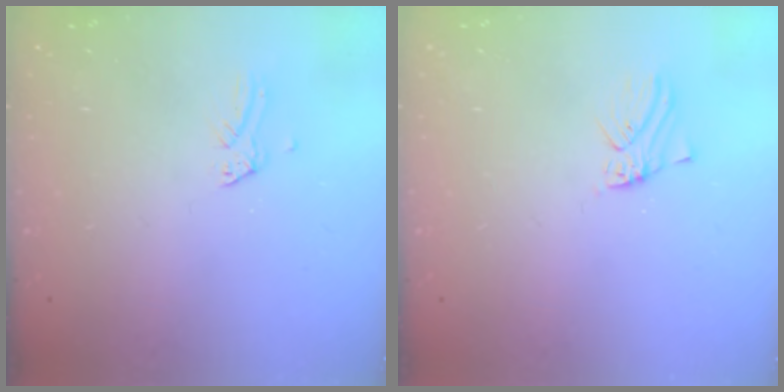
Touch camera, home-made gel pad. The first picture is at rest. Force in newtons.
{"total": 1.7, "press": 1.7, "slide": 0.2}